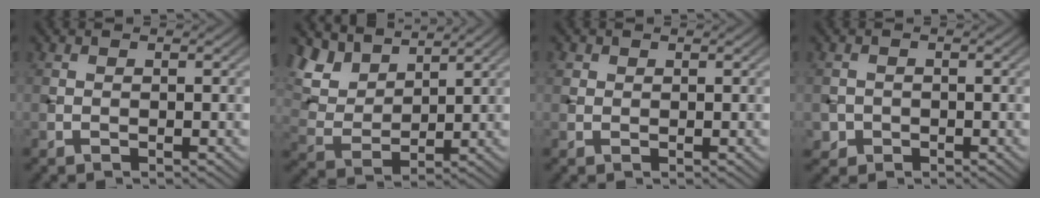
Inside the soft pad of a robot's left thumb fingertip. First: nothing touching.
{"total": 8.2, "force": [6.6, 3.5, 3.5], "torque": [-0.100, 0.009, 0.126]}
{"total": 1.1, "force": [0.6, 0.9, 0.3], "torque": [-0.005, 0.001, 0.011]}
{"total": 1.7, "force": [-0.7, 1.6, 0.2], "torque": [0.003, -0.006, -0.015]}